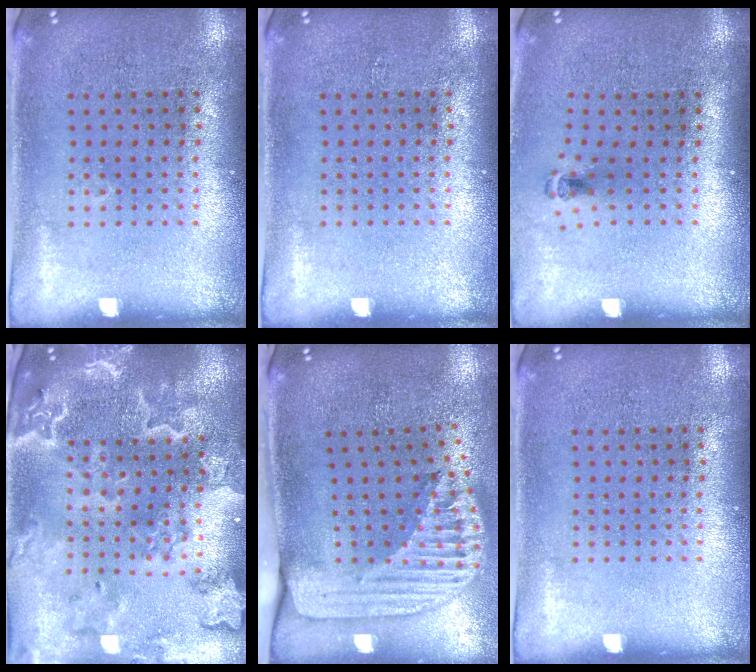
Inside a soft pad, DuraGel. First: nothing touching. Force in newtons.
{"total": 0.0}
{"total": 0.5, "press": 0.3, "slide": 0.4}
{"total": 3.8, "press": 3.2, "slide": 1.9}
{"total": 2.5, "press": 1.8, "slide": 1.8}
{"total": 0.0}